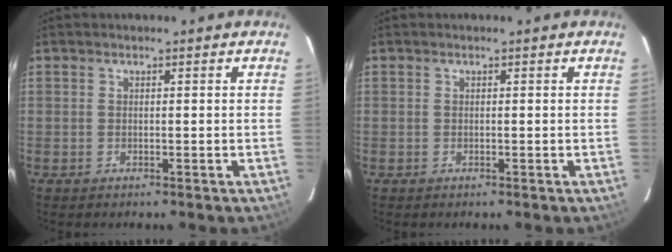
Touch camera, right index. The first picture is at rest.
{"total": 0.0}